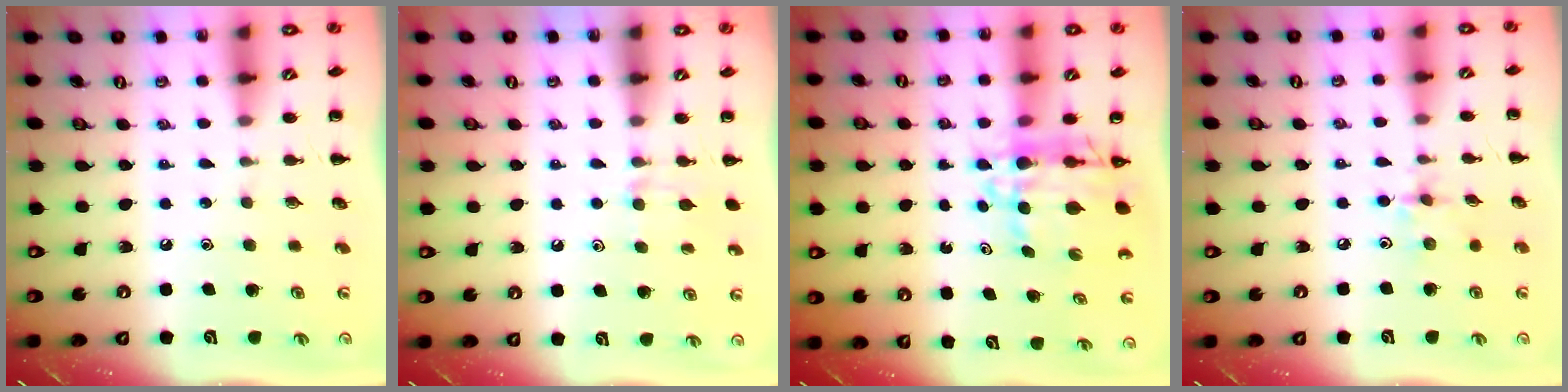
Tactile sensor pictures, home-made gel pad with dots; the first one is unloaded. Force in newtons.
{"total": 6.6, "press": 6.3, "slide": 1.9}
{"total": 8.6, "press": 7.7, "slide": 3.6}
{"total": 2.7, "press": 2.7, "slide": 0.5}